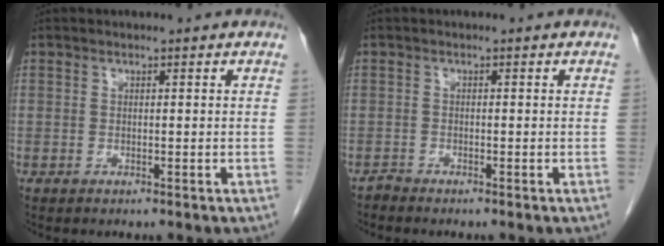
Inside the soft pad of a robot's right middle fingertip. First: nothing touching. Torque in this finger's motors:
{"motor_torque": [-0.29, 0.16, -0.03, -0.02]}